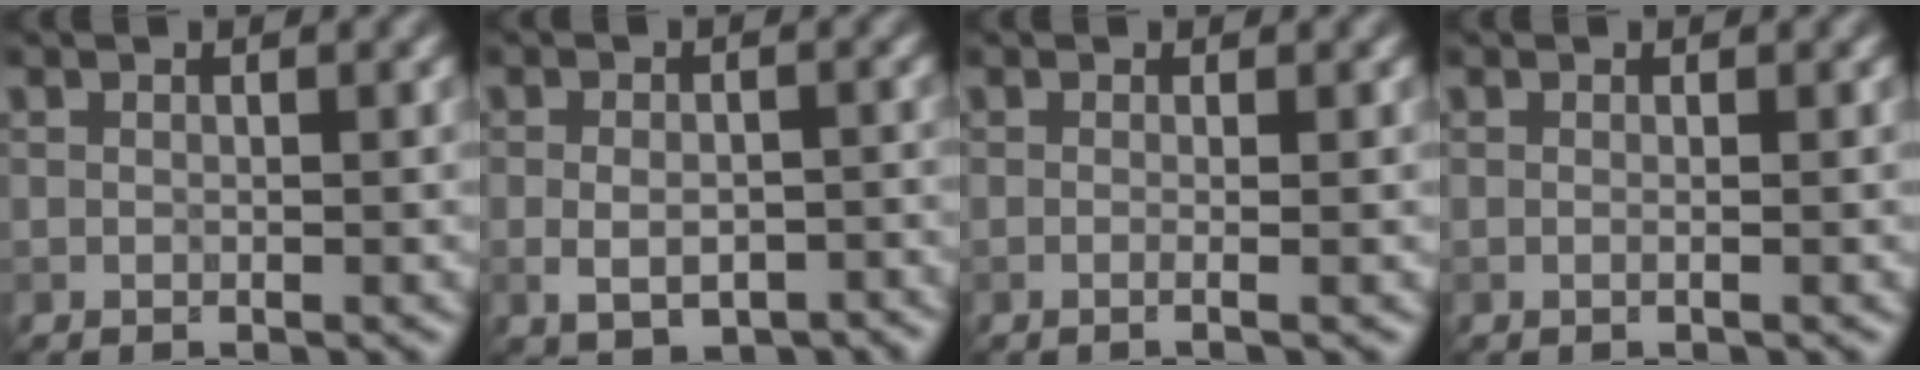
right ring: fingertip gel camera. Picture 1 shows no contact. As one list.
[{"total": 4.9, "force": [-1.8, 2.8, 3.5], "torque": [-0.053, -0.003, -0.024]}, {"total": 2.2, "force": [0.3, 1.1, 1.8], "torque": [-0.003, -0.004, -0.023]}, {"total": 0.9, "force": [0.2, 0.4, 0.7], "torque": [-0.005, -0.013, -0.010]}]